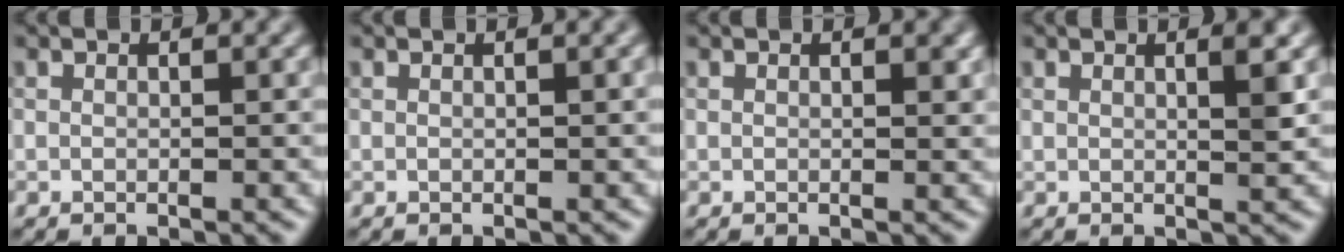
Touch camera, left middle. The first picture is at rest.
{"total": 1.9, "force": [0.6, 0.8, 1.6], "torque": [-0.010, 0.007, 0.001]}
{"total": 1.2, "force": [0.6, 0.5, 0.9], "torque": [-0.008, 0.003, 0.012]}
{"total": 2.0, "force": [0.6, 0.5, 1.8], "torque": [-0.011, 0.009, 0.001]}